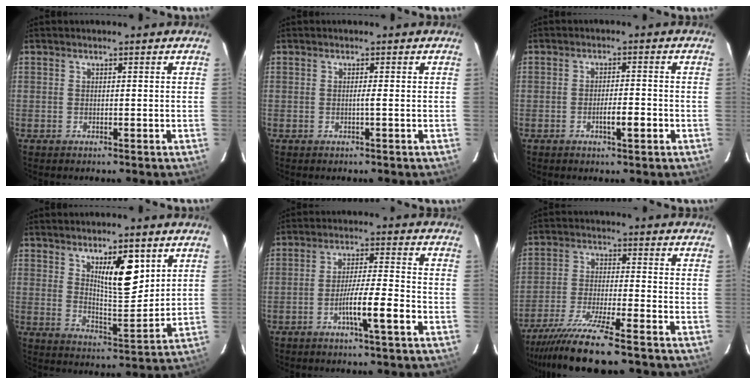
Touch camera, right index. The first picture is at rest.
{"total": 0.7, "force": [-0.1, -0.2, 0.6], "torque": [-0.005, 0.001, -0.005]}
{"total": 3.6, "force": [-1.4, 0.5, 3.3], "torque": [-0.052, 0.001, -0.021]}
{"total": 9.2, "force": [4.2, 2.4, 7.8], "torque": [-0.128, -0.008, 0.076]}
{"total": 7.5, "force": [-3.3, -0.2, 6.7], "torque": [-0.117, 0.000, -0.058]}
{"total": 12.2, "force": [-9.9, -0.3, 7.2], "torque": [-0.118, -0.035, -0.166]}